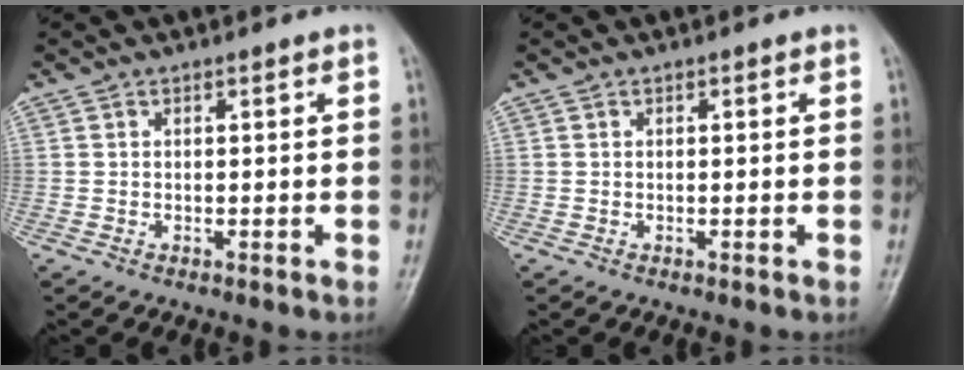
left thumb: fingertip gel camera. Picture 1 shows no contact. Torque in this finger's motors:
{"motor_torque": [0.00, 0.00, -0.05, 0.05, 0.00]}